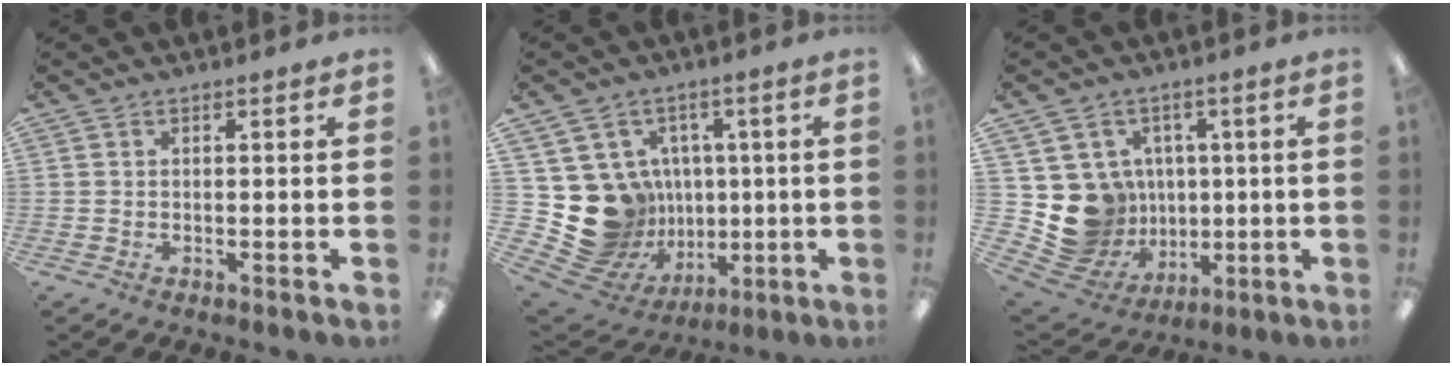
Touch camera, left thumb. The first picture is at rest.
{"total": 15.9, "force": [-0.5, 15.1, 4.9], "torque": [-0.128, -0.023, 0.030]}
{"total": 12.0, "force": [0.8, 11.8, 2.4], "torque": [-0.080, -0.013, 0.041]}